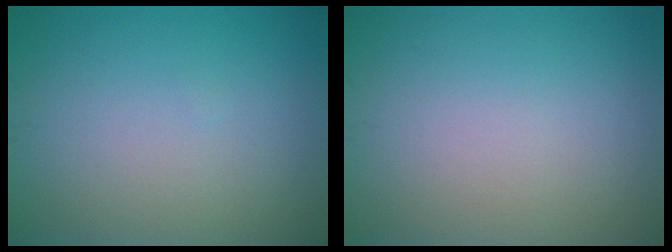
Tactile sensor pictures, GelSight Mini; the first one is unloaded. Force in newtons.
{"total": 0.0}